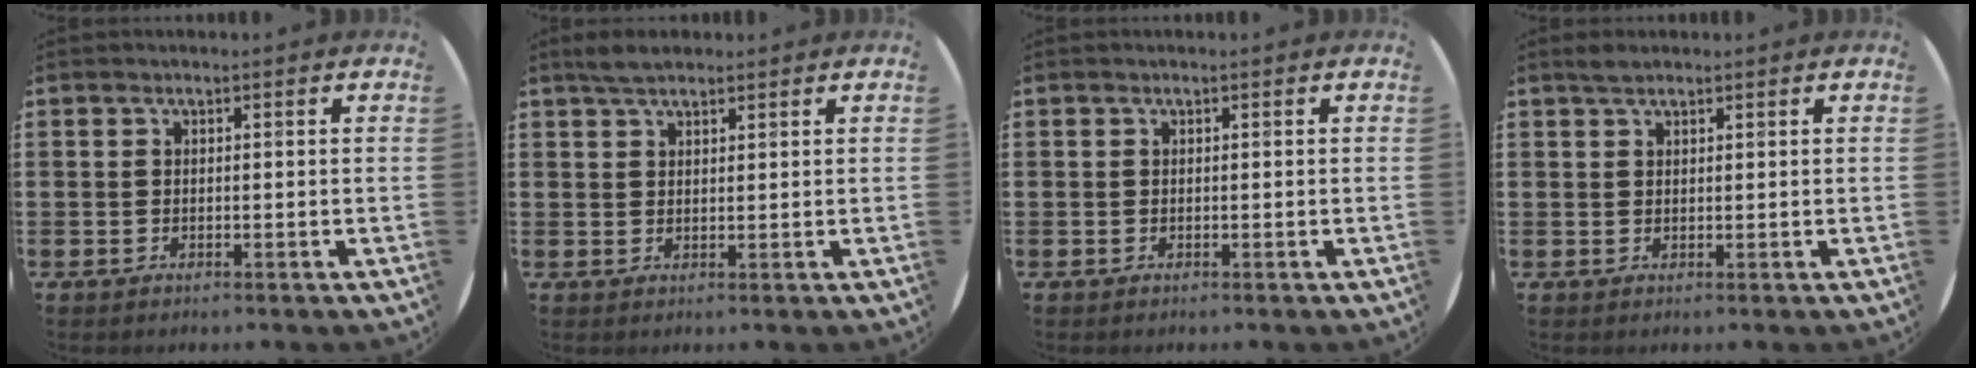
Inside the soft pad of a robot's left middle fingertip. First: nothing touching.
{"total": 2.8, "force": [2.3, 0.9, 1.2], "torque": [-0.019, 0.004, 0.042]}
{"total": 0.0}
{"total": 1.4, "force": [1.2, 0.4, 0.5], "torque": [-0.011, 0.004, 0.022]}